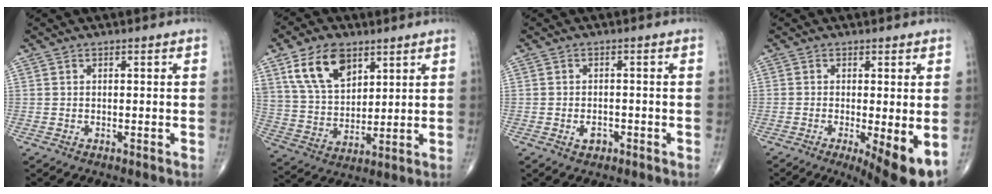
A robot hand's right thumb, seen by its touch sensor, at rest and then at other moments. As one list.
[{"total": 13.0, "force": [6.9, 7.8, 7.8], "torque": [-0.123, -0.026, 0.142]}, {"total": 2.3, "force": [-1.1, 1.6, 1.4], "torque": [-0.016, 0.006, -0.016]}, {"total": 9.1, "force": [-2.7, 2.2, 8.4], "torque": [-0.120, -0.023, -0.040]}]